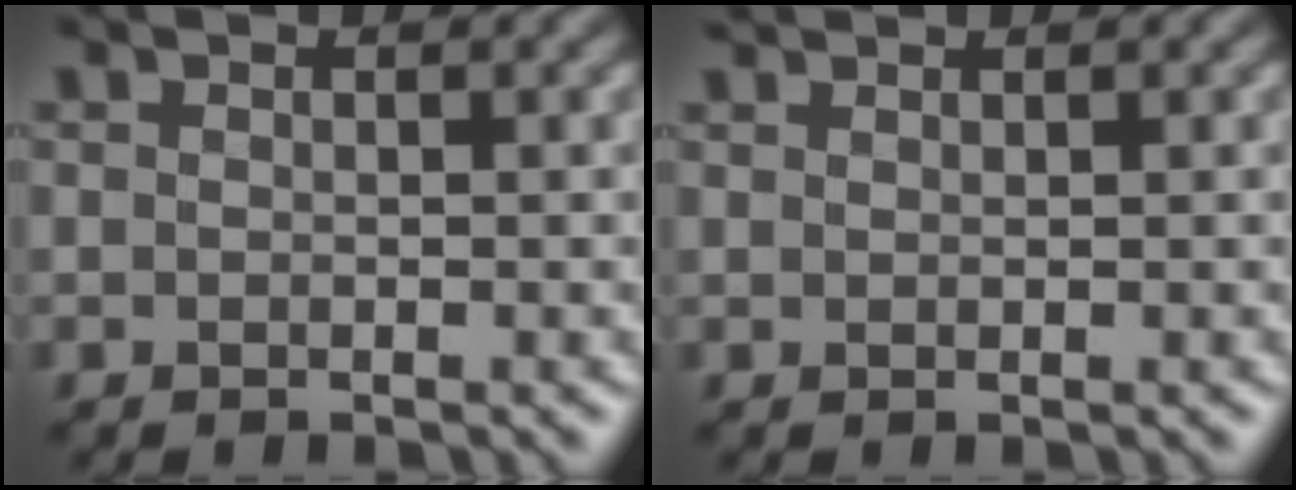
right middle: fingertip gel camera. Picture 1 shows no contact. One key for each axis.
{"total": 1.6, "fx": 1.5, "fy": 0.2, "fz": 0.3, "tx": -0.005, "ty": 0.004, "tz": 0.015}